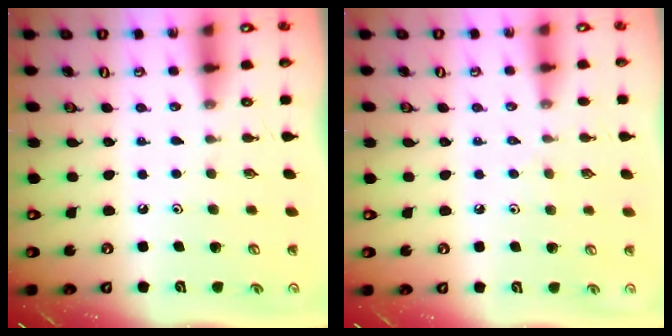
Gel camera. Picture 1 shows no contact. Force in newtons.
{"total": 5.6, "press": 5.5, "slide": 1.0}